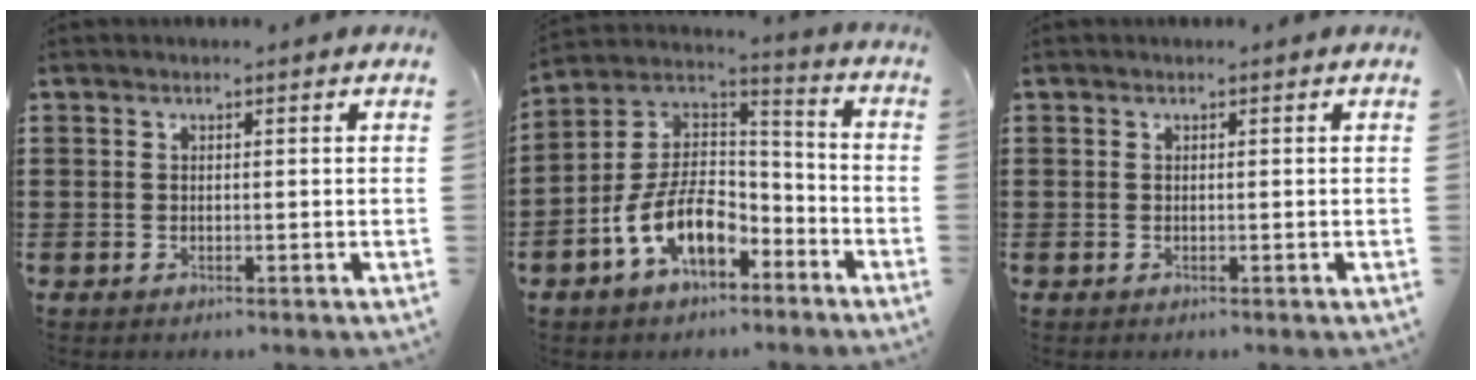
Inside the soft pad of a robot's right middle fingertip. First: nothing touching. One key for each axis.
{"total": 10.6, "fx": -5.9, "fy": 5.6, "fz": 6.8, "tx": -0.161, "ty": 0.007, "tz": -0.119}
{"total": 0.0}